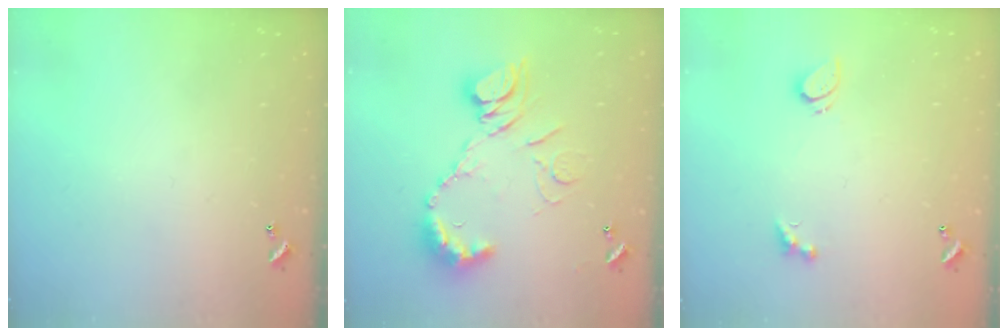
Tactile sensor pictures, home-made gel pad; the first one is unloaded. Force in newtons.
{"total": 14.6, "press": 14.4, "slide": 1.8}
{"total": 2.2, "press": 2.1, "slide": 0.6}